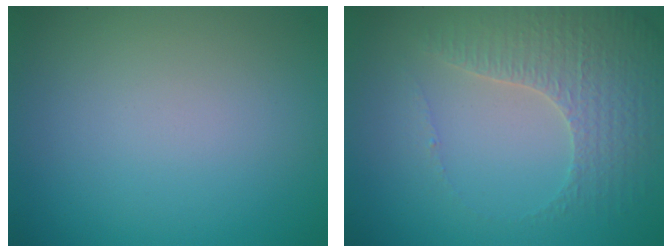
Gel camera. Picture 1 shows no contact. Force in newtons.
{"total": 3.2, "press": 3.1, "slide": 0.8}